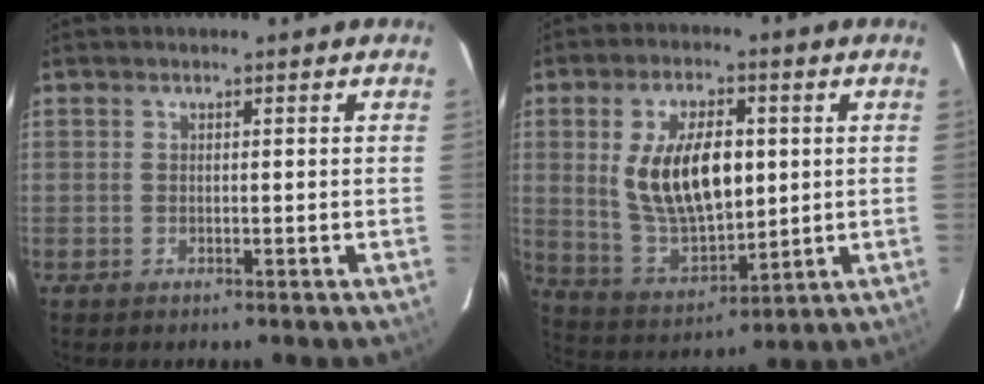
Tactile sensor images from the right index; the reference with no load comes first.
{"total": 15.9, "force": [2.5, 8.2, 13.4], "torque": [-0.254, -0.001, 0.061]}